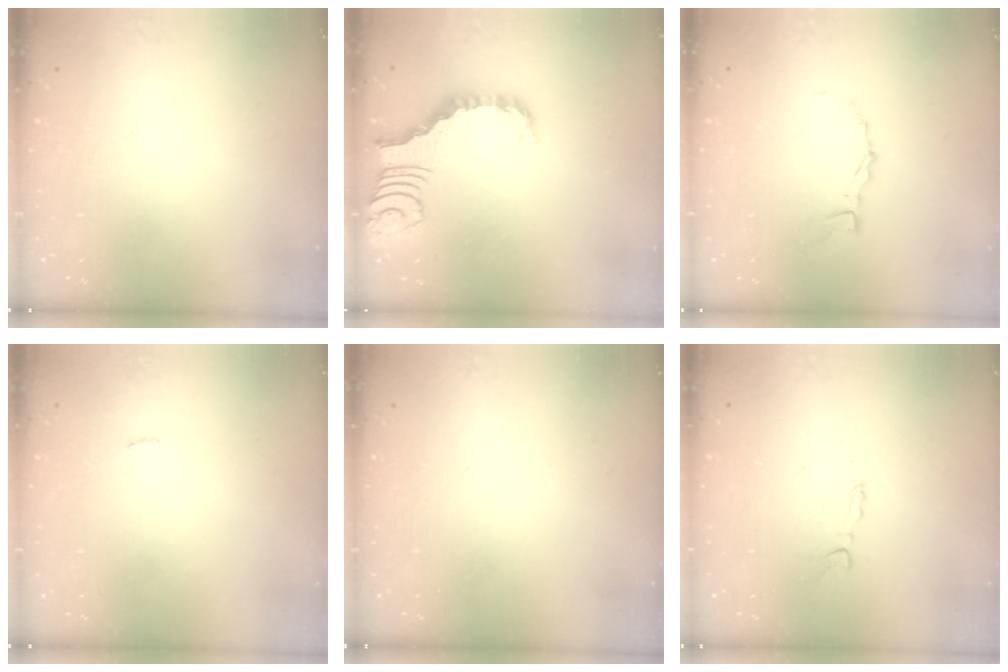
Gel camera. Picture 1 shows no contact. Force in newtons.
{"total": 3.4, "press": 3.4, "slide": 0.2}
{"total": 4.0, "press": 4.0, "slide": 0.2}
{"total": 2.3, "press": 2.3, "slide": 0.2}
{"total": 0.0}
{"total": 2.7, "press": 2.7, "slide": 0.2}